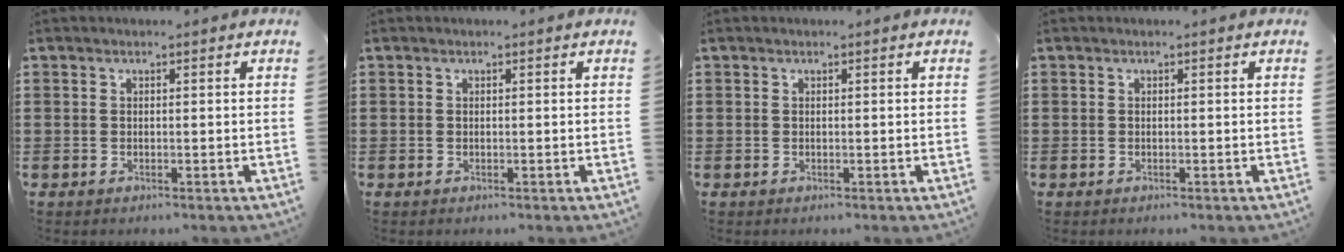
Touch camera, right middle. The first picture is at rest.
{"total": 0.0}
{"total": 0.0}
{"total": 0.0}